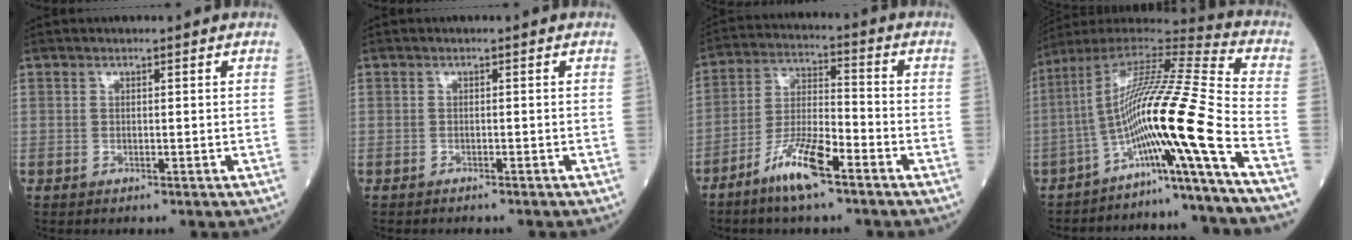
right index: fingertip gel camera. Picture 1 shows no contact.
{"total": 2.1, "force": [-1.9, 0.1, 0.9], "torque": [-0.014, -0.001, -0.023]}
{"total": 9.6, "force": [-6.1, 1.5, 7.2], "torque": [-0.150, -0.008, -0.120]}
{"total": 19.4, "force": [-8.5, -2.8, 17.2], "torque": [-0.320, 0.000, -0.157]}